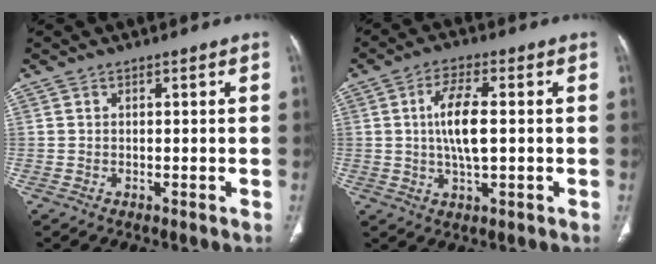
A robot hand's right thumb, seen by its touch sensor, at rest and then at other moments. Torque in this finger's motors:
{"motor_torque": [2.13, 2.88, 1.48, -0.39, 0.44]}